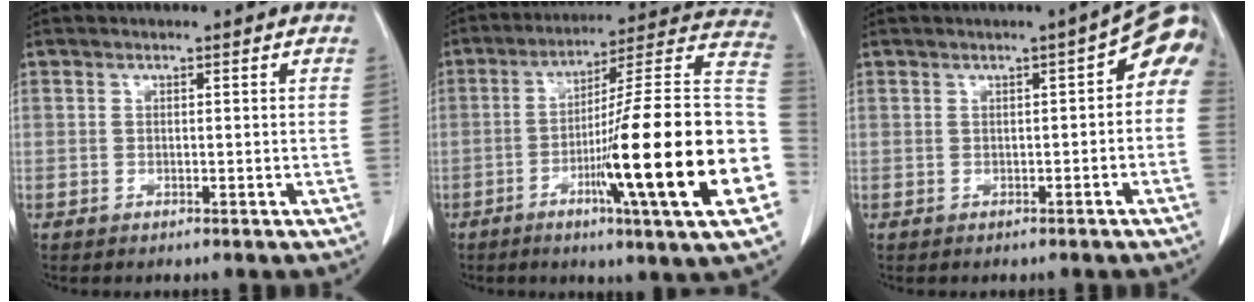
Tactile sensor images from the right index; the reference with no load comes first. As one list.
[{"total": 25.8, "force": [-6.7, -0.3, 24.9], "torque": [-0.296, -0.003, -0.117]}, {"total": 5.6, "force": [0.9, 1.7, 5.2], "torque": [-0.059, 0.024, 0.004]}]